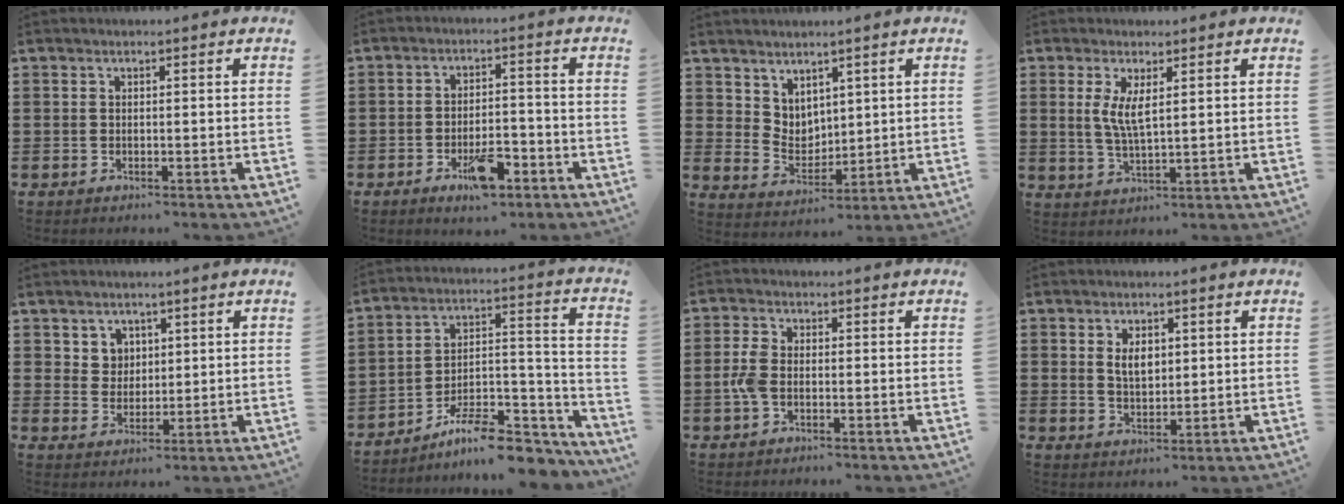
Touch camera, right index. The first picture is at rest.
{"total": 6.7, "force": [-3.5, 2.5, 5.2], "torque": [-0.091, 0.003, -0.059]}
{"total": 4.5, "force": [3.6, 2.8, 0.3], "torque": [-0.024, -0.004, 0.069]}
{"total": 4.5, "force": [1.3, 1.4, 4.1], "torque": [-0.086, 0.001, 0.021]}
{"total": 3.6, "force": [2.0, 3.0, 0.5], "torque": [-0.016, 0.006, 0.036]}
{"total": 10.1, "force": [-8.6, 2.1, 4.9], "torque": [-0.068, 0.024, -0.159]}
{"total": 3.5, "force": [-0.9, 1.9, 2.8], "torque": [-0.080, -0.008, -0.023]}
{"total": 3.7, "force": [1.1, 2.0, 2.9], "torque": [-0.054, 0.005, 0.017]}